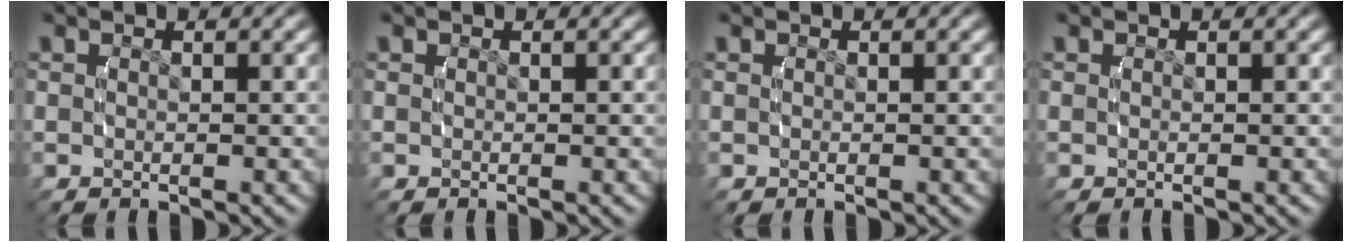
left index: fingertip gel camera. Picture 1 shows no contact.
{"total": 0.0}
{"total": 0.0}
{"total": 0.0}